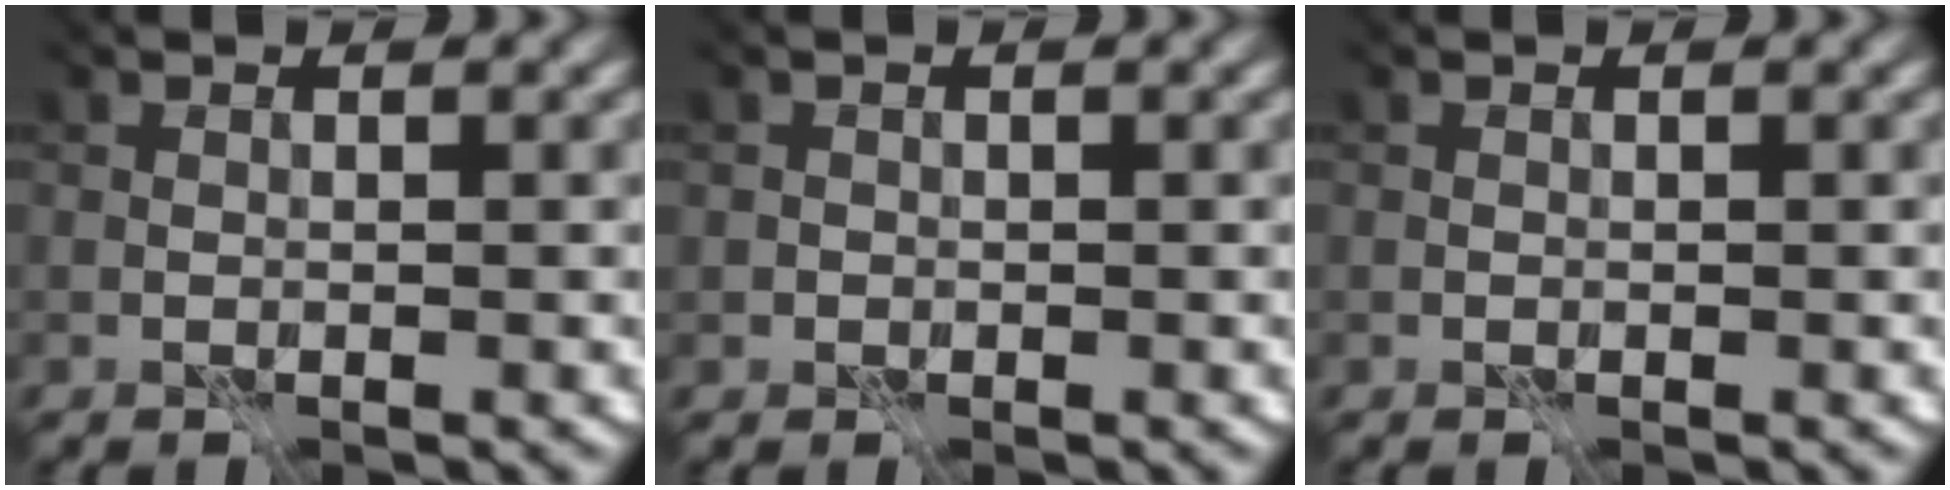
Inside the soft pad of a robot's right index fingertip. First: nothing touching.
{"total": 0.6, "force": [-0.1, 0.3, -0.5], "torque": [0.010, 0.000, -0.004]}
{"total": 0.0}